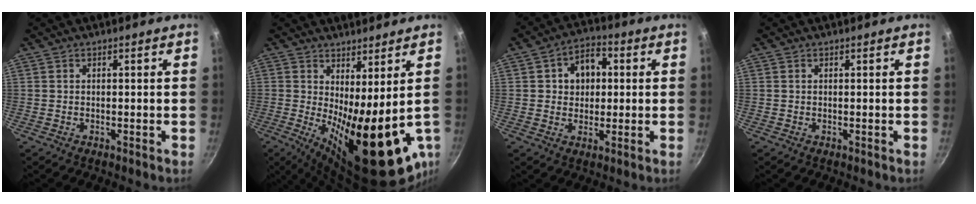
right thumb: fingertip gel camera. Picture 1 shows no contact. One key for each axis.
{"total": 18.4, "fx": -1.3, "fy": 6.0, "fz": 17.3, "tx": -0.226, "ty": -0.028, "tz": 0.001}
{"total": 8.3, "fx": 1.7, "fy": 6.4, "fz": 5.0, "tx": -0.038, "ty": 0.006, "tz": 0.018}
{"total": 0.0}